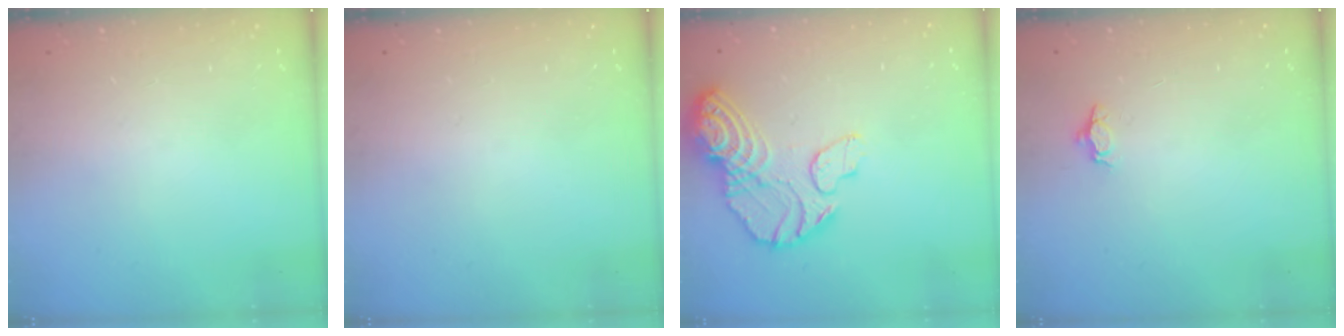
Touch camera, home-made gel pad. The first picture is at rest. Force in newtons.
{"total": 0.0}
{"total": 15.8, "press": 15.6, "slide": 1.9}
{"total": 3.7, "press": 3.7, "slide": 0.6}